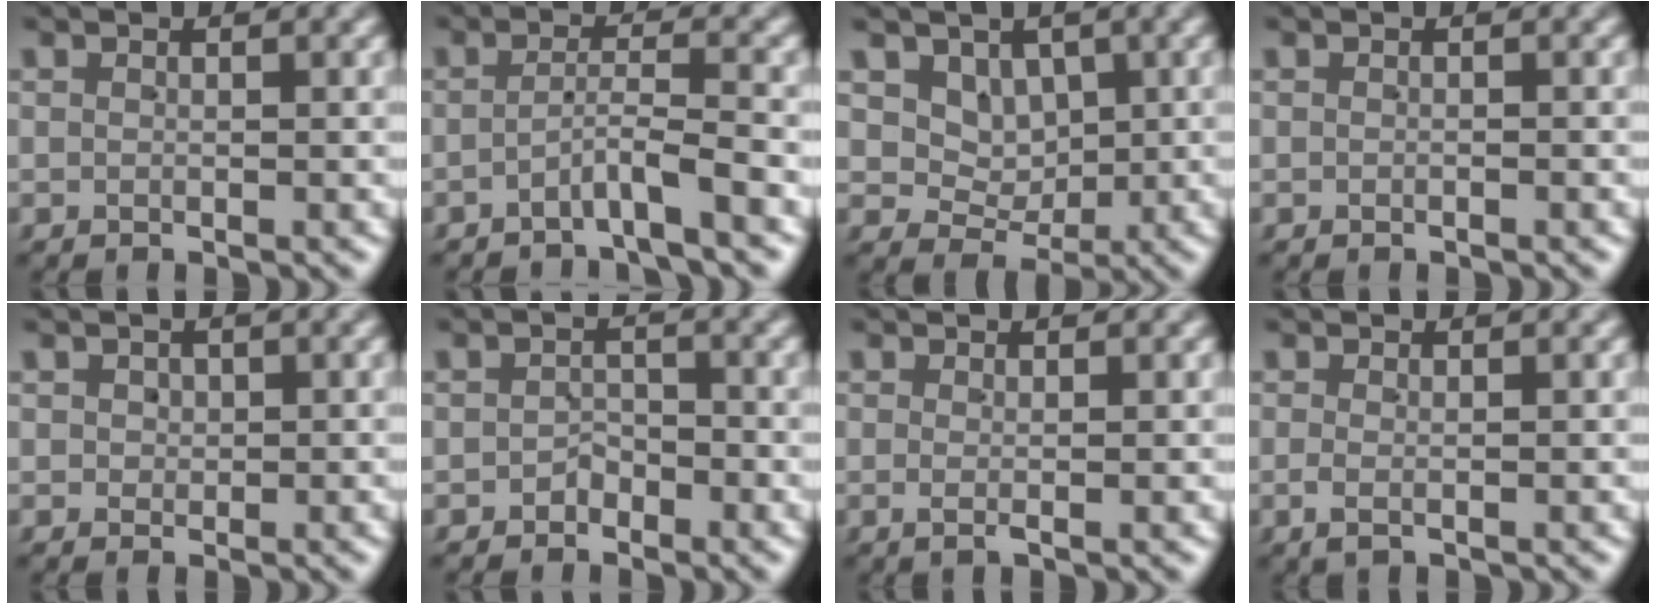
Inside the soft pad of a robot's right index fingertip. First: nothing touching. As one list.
[{"total": 2.6, "force": [-2.2, -0.3, 1.4], "torque": [-0.022, 0.002, -0.038]}, {"total": 4.7, "force": [1.3, 4.1, 1.8], "torque": [-0.021, -0.008, 0.026]}, {"total": 0.0}, {"total": 1.2, "force": [0.2, 1.1, 0.4], "torque": [-0.005, -0.003, 0.007]}, {"total": 1.8, "force": [-1.3, 1.3, 0.1], "torque": [0.010, -0.001, -0.026]}, {"total": 1.0, "force": [-0.2, -0.2, 0.9], "torque": [-0.021, -0.005, 0.000]}, {"total": 1.1, "force": [-0.6, 0.1, 0.9], "torque": [-0.025, -0.008, -0.005]}]